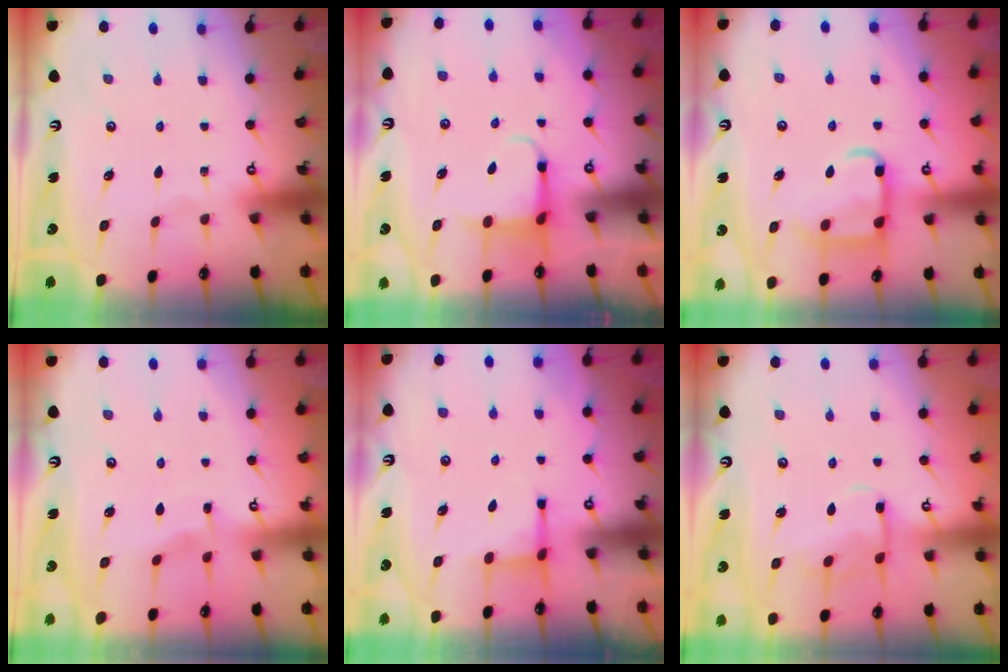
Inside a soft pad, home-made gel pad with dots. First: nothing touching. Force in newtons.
{"total": 4.2, "press": 4.1, "slide": 1.1}
{"total": 12.4, "press": 12.3, "slide": 1.4}
{"total": 2.4, "press": 2.4, "slide": 0.3}
{"total": 2.9, "press": 2.8, "slide": 0.7}
{"total": 8.9, "press": 8.9, "slide": 0.9}